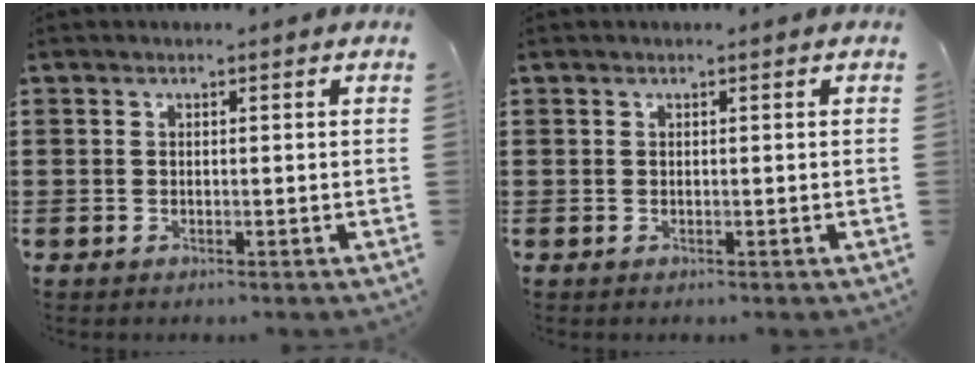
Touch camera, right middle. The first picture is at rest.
{"total": 0.0}